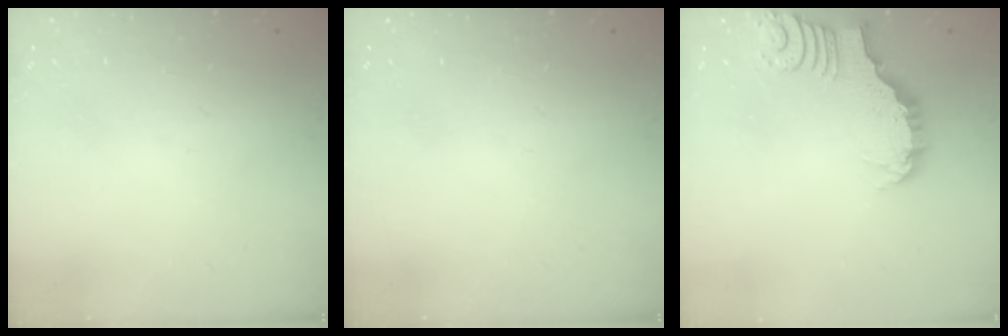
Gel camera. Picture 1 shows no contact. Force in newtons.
{"total": 0.0}
{"total": 3.5, "press": 3.5, "slide": 0.3}